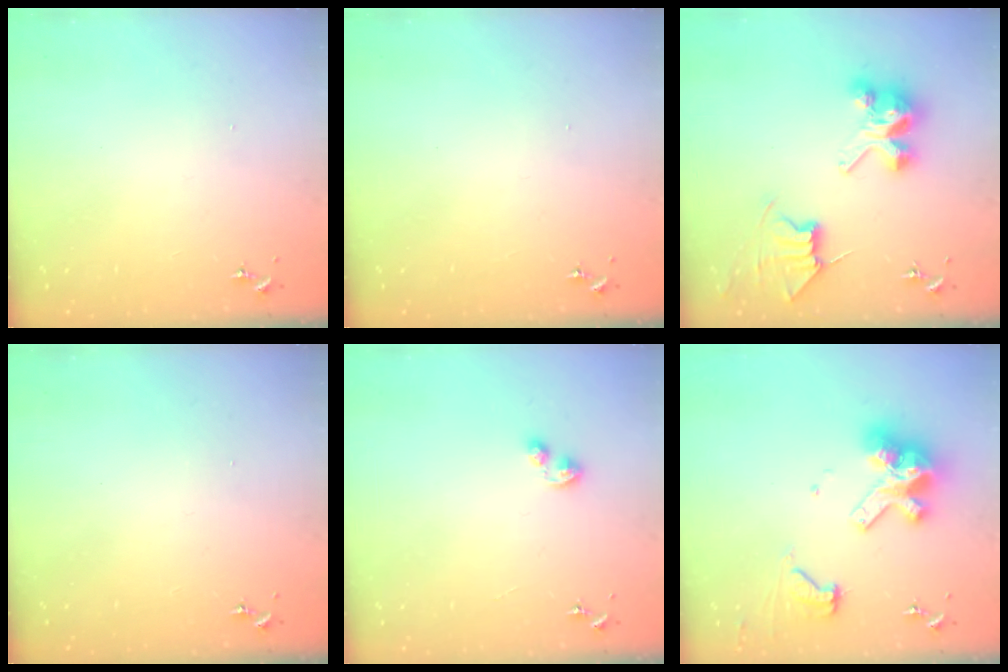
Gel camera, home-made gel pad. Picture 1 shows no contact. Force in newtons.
{"total": 0.0}
{"total": 9.4, "press": 9.4, "slide": 0.7}
{"total": 0.0}
{"total": 2.8, "press": 2.8, "slide": 0.5}
{"total": 16.5, "press": 16.5, "slide": 0.9}